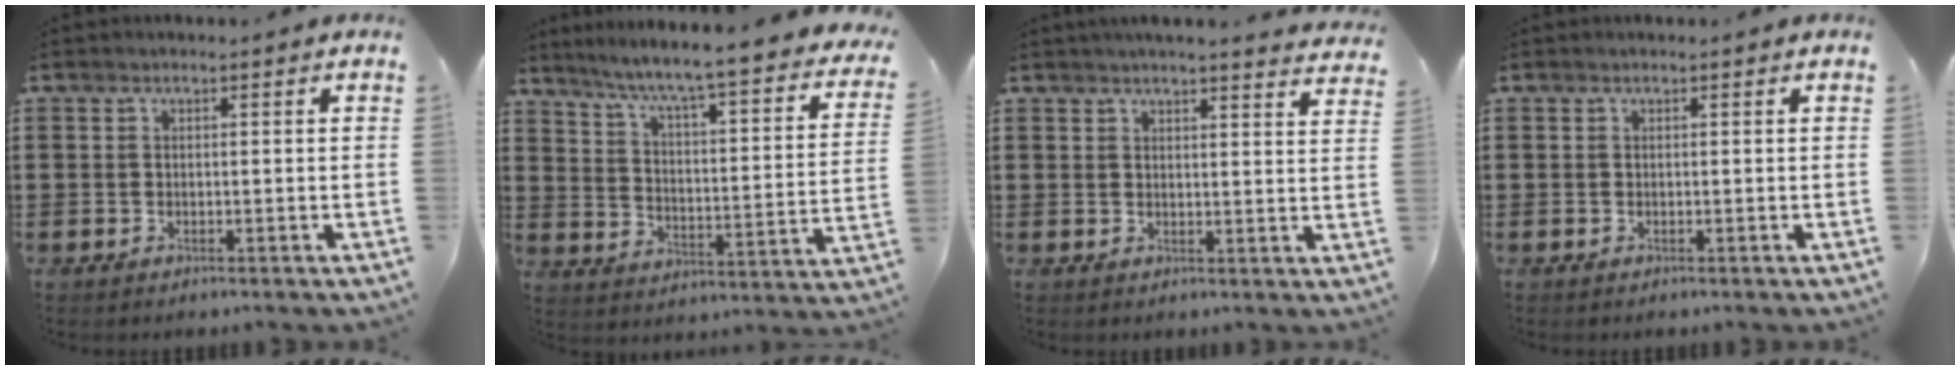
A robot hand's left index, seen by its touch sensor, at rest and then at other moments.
{"total": 5.7, "force": [4.4, -0.8, 3.5], "torque": [-0.088, -0.049, 0.062]}
{"total": 3.6, "force": [3.4, -0.6, 0.7], "torque": [-0.016, -0.020, 0.062]}
{"total": 0.0}